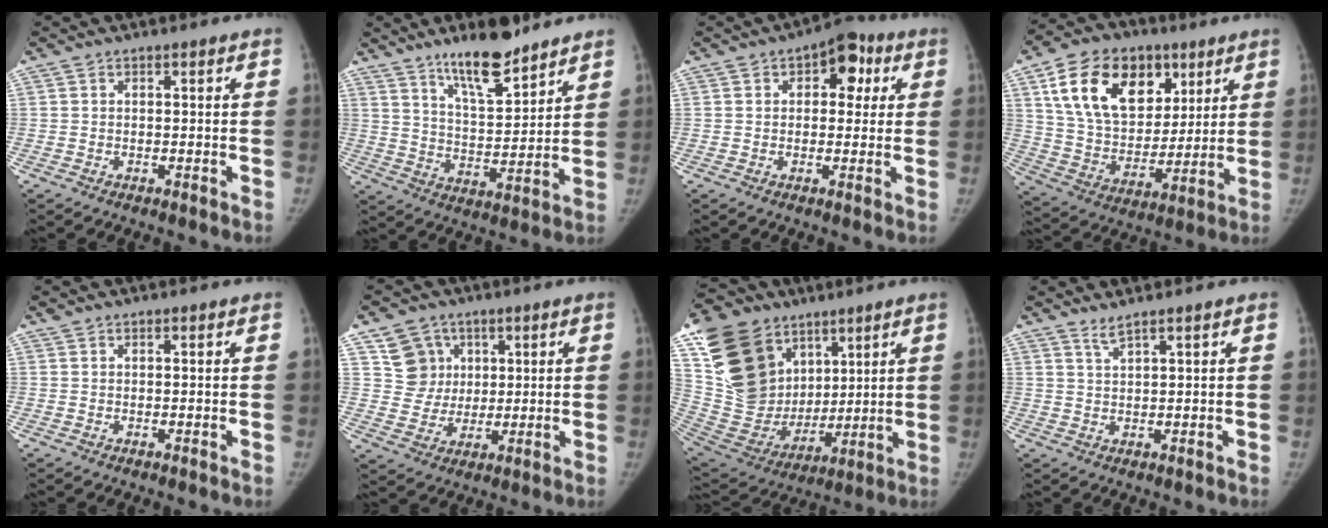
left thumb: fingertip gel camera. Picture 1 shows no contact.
{"total": 12.6, "force": [9.6, 3.3, 7.5], "torque": [-0.107, -0.069, 0.169]}
{"total": 8.3, "force": [2.9, 5.1, 5.8], "torque": [-0.032, 0.004, 0.029]}
{"total": 22.1, "force": [9.6, 15.0, 13.1], "torque": [-0.202, -0.019, 0.168]}
{"total": 0.9, "force": [0.8, 0.2, 0.3], "torque": [-0.006, -0.001, 0.015]}
{"total": 8.4, "force": [3.6, 7.4, 1.4], "torque": [0.009, -0.020, 0.073]}
{"total": 23.8, "force": [11.5, 17.2, 11.7], "torque": [-0.215, -0.017, 0.229]}
{"total": 2.4, "force": [2.0, -0.2, 1.2], "torque": [-0.026, -0.014, 0.044]}